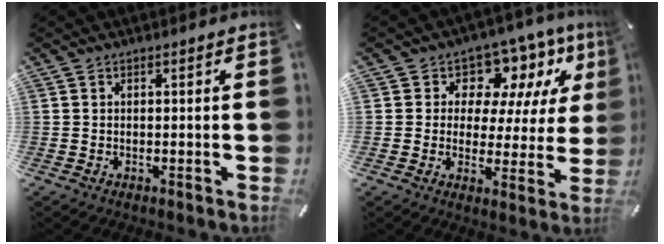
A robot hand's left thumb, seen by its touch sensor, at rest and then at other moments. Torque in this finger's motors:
{"motor_torque": [0.53, 0.02, 0.46, 0.09, -0.04]}